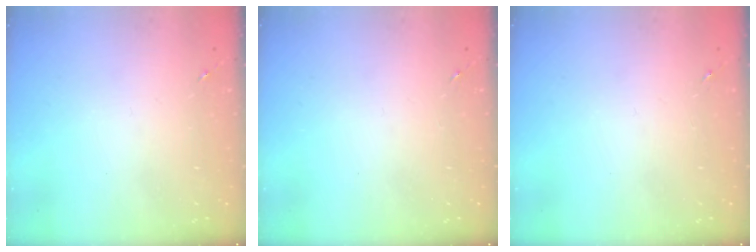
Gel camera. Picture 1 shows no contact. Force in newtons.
{"total": 0.0}
{"total": 0.0}